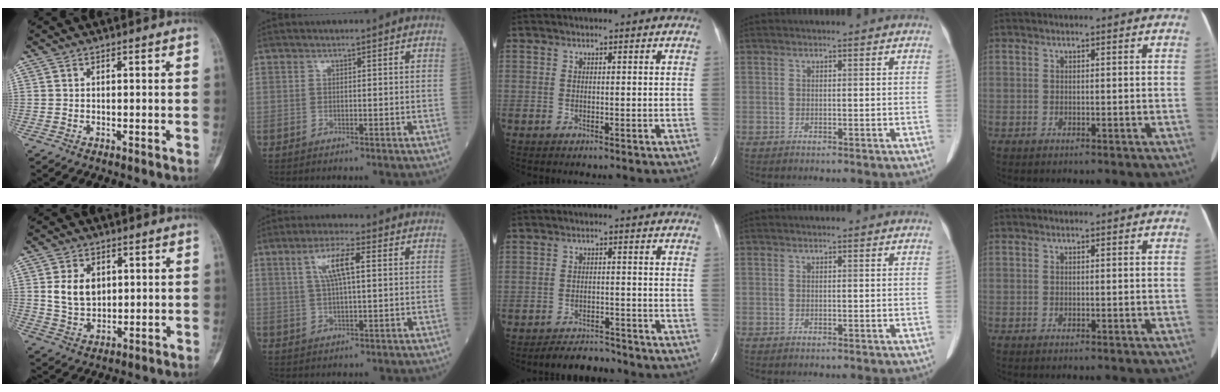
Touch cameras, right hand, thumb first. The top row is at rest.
{"thumb": {"total": 7.3, "force": [1.7, 5.3, 4.7], "torque": [-0.064, -0.011, 0.040]}, "index": {"total": 6.4, "force": [1.9, 1.1, 6.1], "torque": [-0.119, 0.011, 0.038]}, "middle": {"total": 4.6, "force": [-4.5, 1.0, 0.2], "torque": [-0.006, -0.009, -0.073]}}